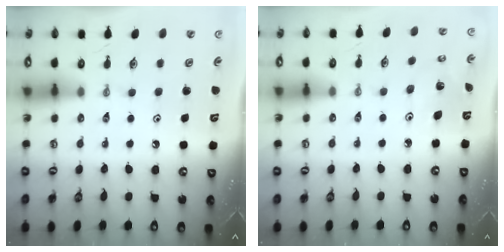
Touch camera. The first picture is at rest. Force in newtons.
{"total": 3.5, "press": 3.5, "slide": 0.2}